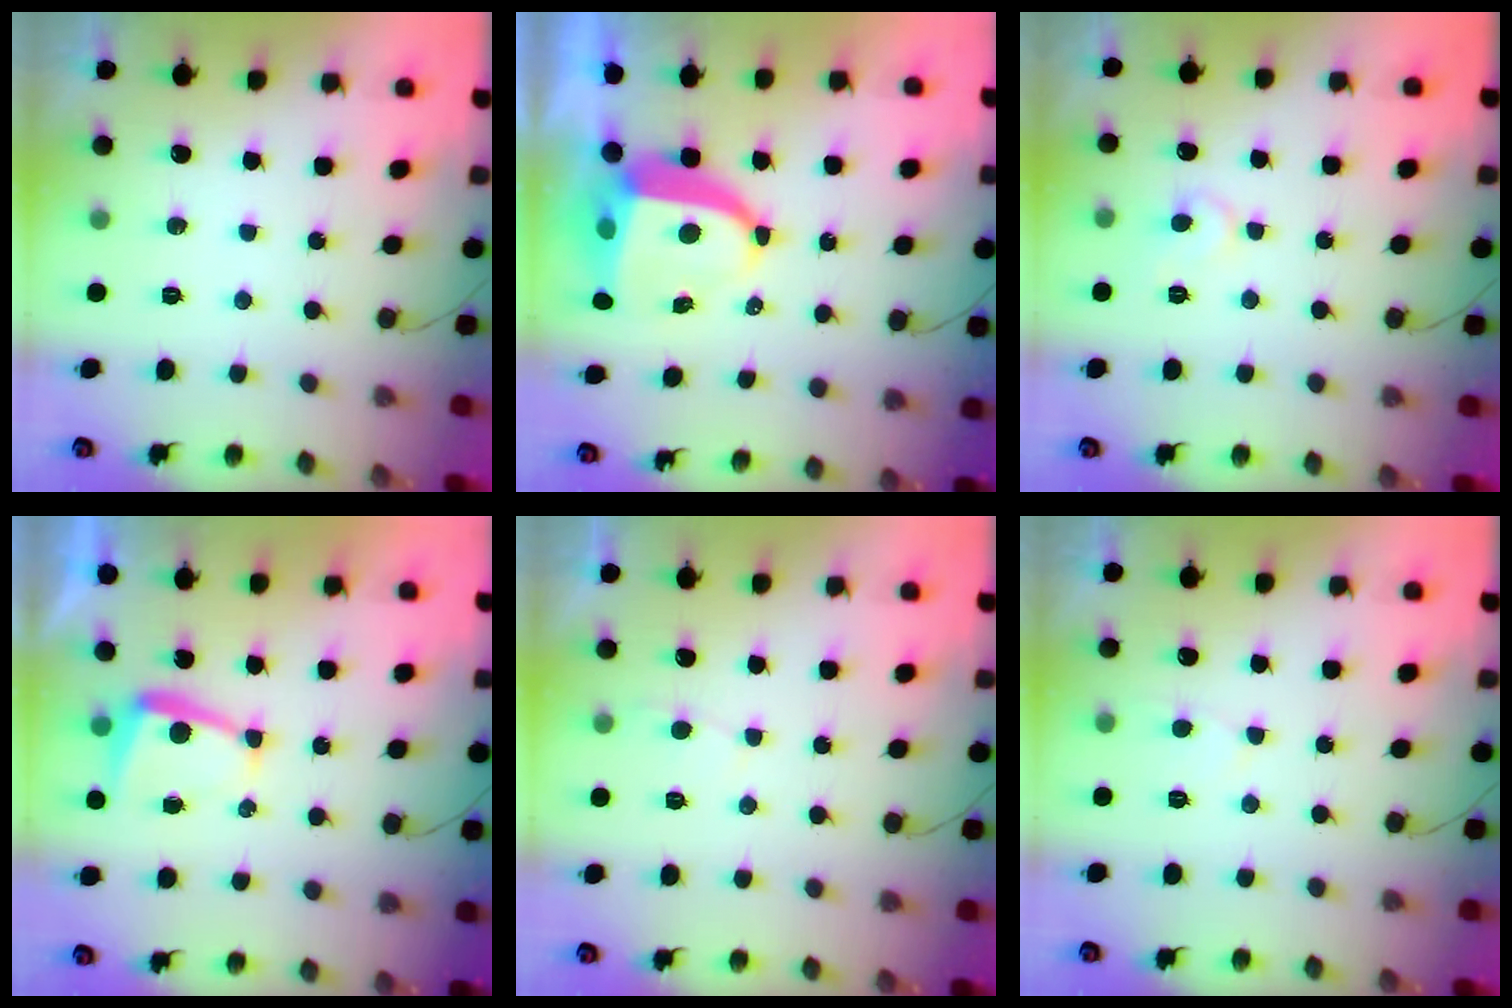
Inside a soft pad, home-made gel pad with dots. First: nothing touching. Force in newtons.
{"total": 7.9, "press": 7.8, "slide": 1.2}
{"total": 6.9, "press": 6.9, "slide": 0.5}
{"total": 4.5, "press": 4.4, "slide": 0.5}
{"total": 2.0, "press": 2.0, "slide": 0.2}
{"total": 2.7, "press": 2.7, "slide": 0.3}